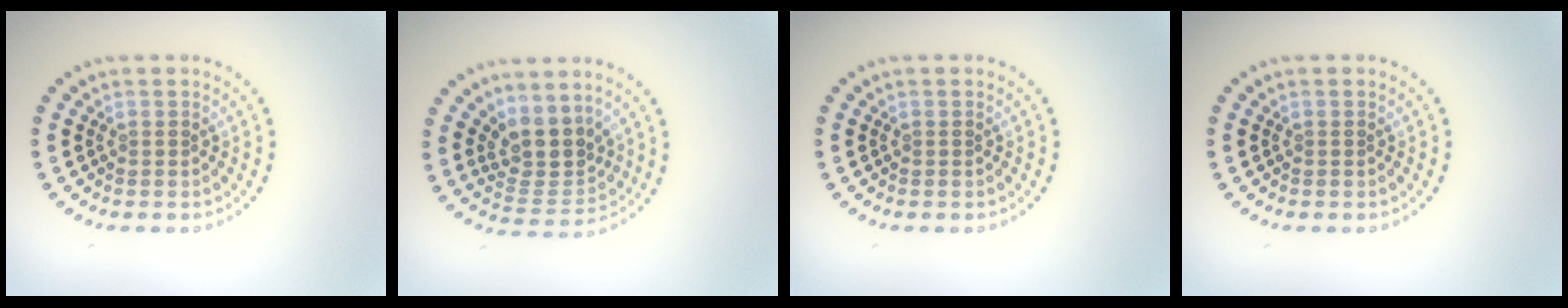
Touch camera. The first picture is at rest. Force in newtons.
{"total": 4.0, "press": 3.2, "slide": 2.4}
{"total": 0.0}
{"total": 0.0}